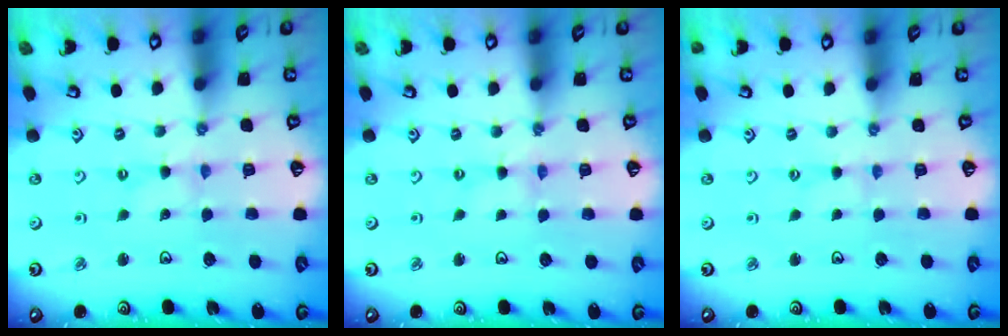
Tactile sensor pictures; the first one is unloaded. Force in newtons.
{"total": 0.0}
{"total": 0.0}